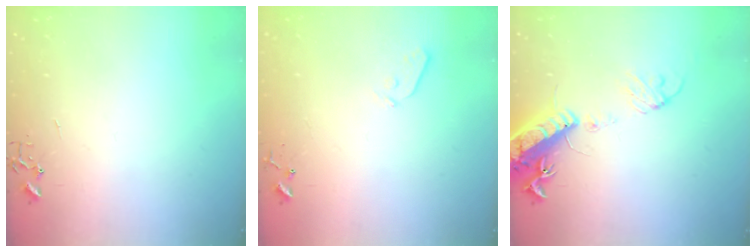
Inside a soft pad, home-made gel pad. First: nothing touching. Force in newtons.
{"total": 3.6, "press": 3.5, "slide": 0.7}
{"total": 17.2, "press": 16.7, "slide": 3.9}